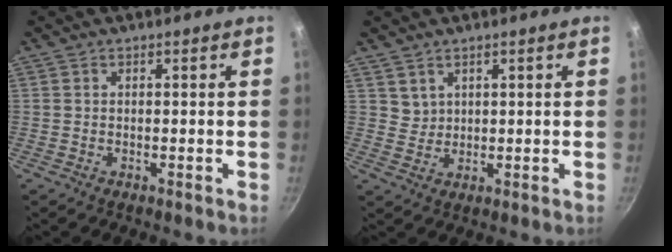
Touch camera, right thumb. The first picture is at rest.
{"total": 2.4, "force": [1.7, 1.7, 0.3], "torque": [0.009, 0.002, 0.039]}